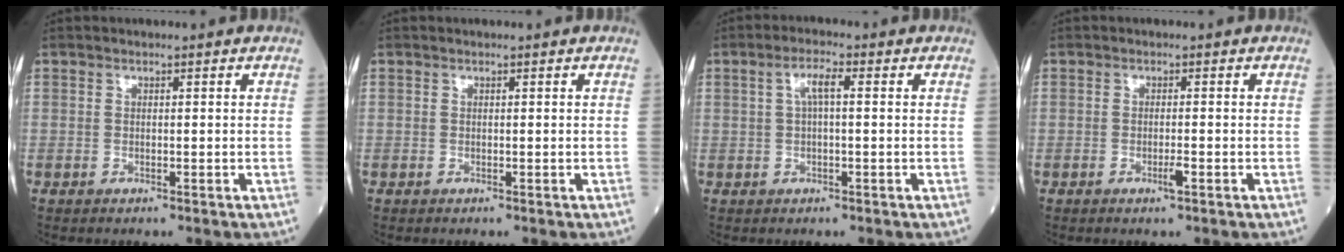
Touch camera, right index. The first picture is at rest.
{"total": 0.0}
{"total": 3.3, "force": [0.7, 0.6, 3.1], "torque": [-0.064, 0.013, 0.013]}
{"total": 1.5, "force": [-0.7, -0.1, 1.4], "torque": [-0.029, -0.004, -0.012]}